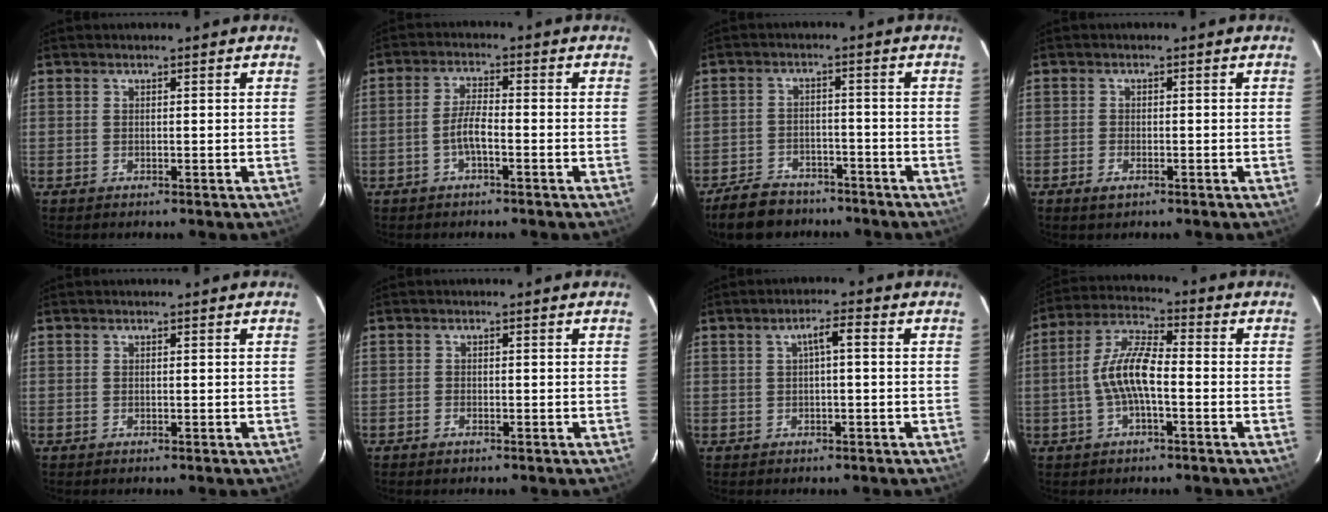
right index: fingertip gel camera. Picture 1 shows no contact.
{"total": 3.6, "force": [-1.8, 0.7, 3.1], "torque": [-0.069, 0.005, -0.035]}
{"total": 7.9, "force": [-5.9, 4.5, 2.5], "torque": [-0.077, 0.014, -0.092]}
{"total": 2.0, "force": [-1.3, 1.0, 1.2], "torque": [-0.026, -0.003, -0.025]}
{"total": 0.0}
{"total": 1.0, "force": [-0.8, 0.6, 0.3], "torque": [-0.006, 0.000, -0.015]}
{"total": 2.9, "force": [0.3, 0.6, 2.8], "torque": [-0.052, 0.011, 0.008]}
{"total": 9.2, "force": [-1.9, 2.7, 8.5], "torque": [-0.183, 0.013, -0.038]}